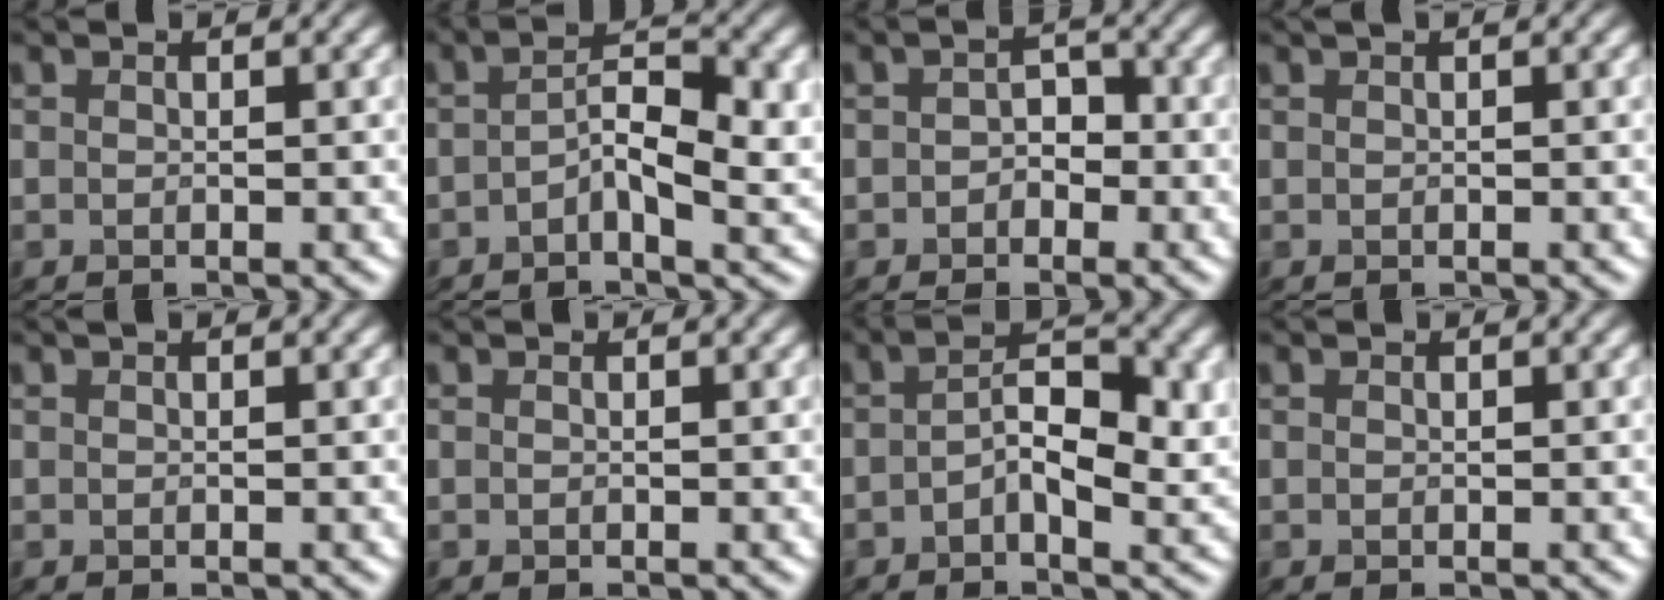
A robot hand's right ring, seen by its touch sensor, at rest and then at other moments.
{"total": 4.0, "force": [-1.0, 0.9, 3.8], "torque": [-0.085, 0.005, -0.011]}
{"total": 0.9, "force": [-0.8, 0.5, 0.1], "torque": [-0.018, 0.008, -0.006]}
{"total": 0.9, "force": [0.4, 0.3, 0.7], "torque": [-0.011, 0.001, -0.001]}
{"total": 0.0}
{"total": 0.0}
{"total": 4.0, "force": [-0.7, 1.3, 3.7], "torque": [-0.080, 0.005, -0.005]}
{"total": 0.6, "force": [-0.1, -0.4, -0.4], "torque": [-0.001, -0.001, 0.007]}